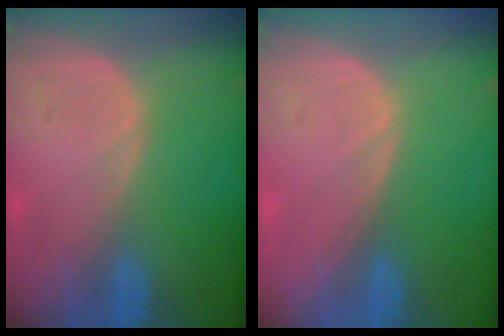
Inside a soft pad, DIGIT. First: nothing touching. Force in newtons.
{"total": 0.0}